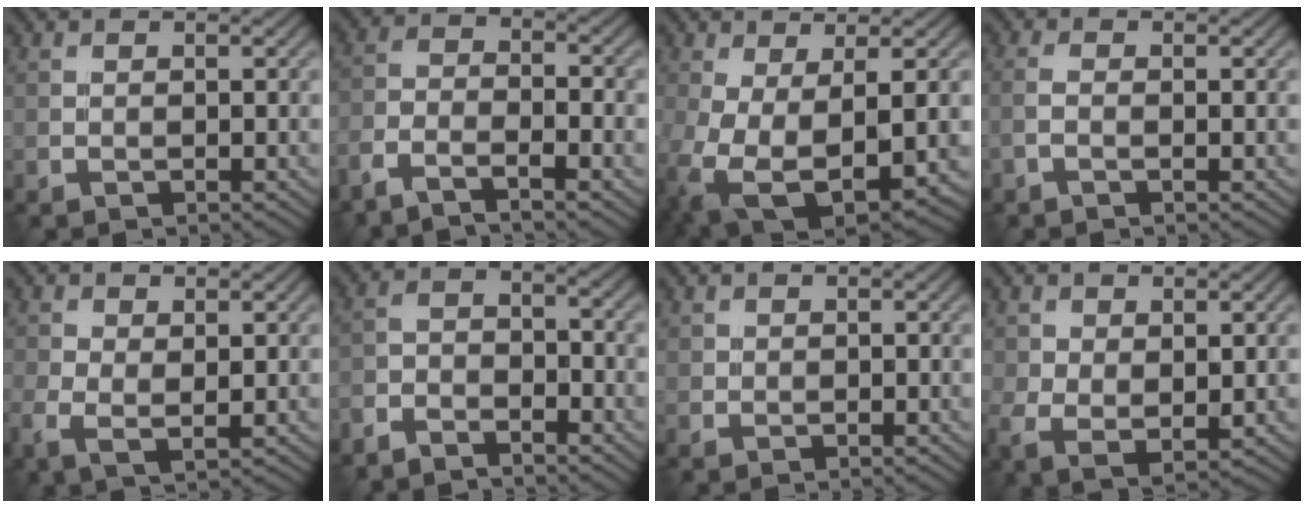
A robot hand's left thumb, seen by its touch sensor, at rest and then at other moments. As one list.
[{"total": 5.8, "force": [-4.2, 1.4, 3.6], "torque": [-0.083, -0.006, -0.093]}, {"total": 11.2, "force": [-2.9, 5.9, 9.1], "torque": [-0.208, -0.054, -0.022]}, {"total": 1.4, "force": [-0.6, 0.5, 1.2], "torque": [-0.031, 0.001, -0.017]}, {"total": 4.1, "force": [-0.1, 2.4, 3.3], "torque": [-0.085, -0.008, -0.002]}, {"total": 4.9, "force": [-4.3, 1.6, 1.8], "torque": [-0.038, -0.006, -0.095]}, {"total": 0.9, "force": [0.3, 0.9, 0.2], "torque": [-0.002, -0.004, 0.005]}, {"total": 5.4, "force": [0.6, 3.6, 3.9], "torque": [-0.091, -0.015, 0.014]}]